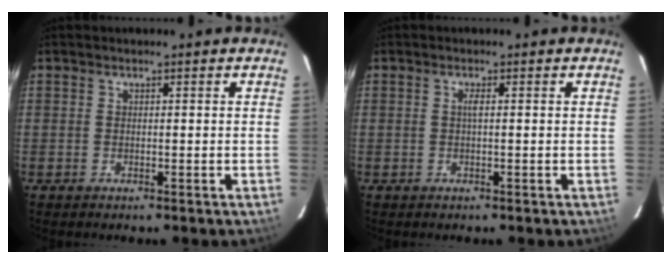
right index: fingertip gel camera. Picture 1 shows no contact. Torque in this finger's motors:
{"motor_torque": [0.28, -0.01, 0.14, 0.03]}